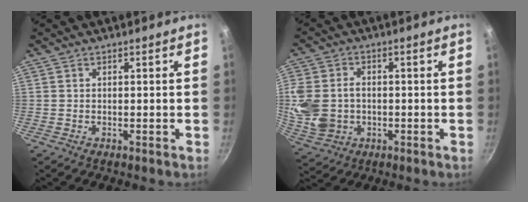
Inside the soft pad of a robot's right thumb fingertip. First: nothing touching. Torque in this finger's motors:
{"motor_torque": [0.09, 0.26, 0.06, 0.08, 0.13]}